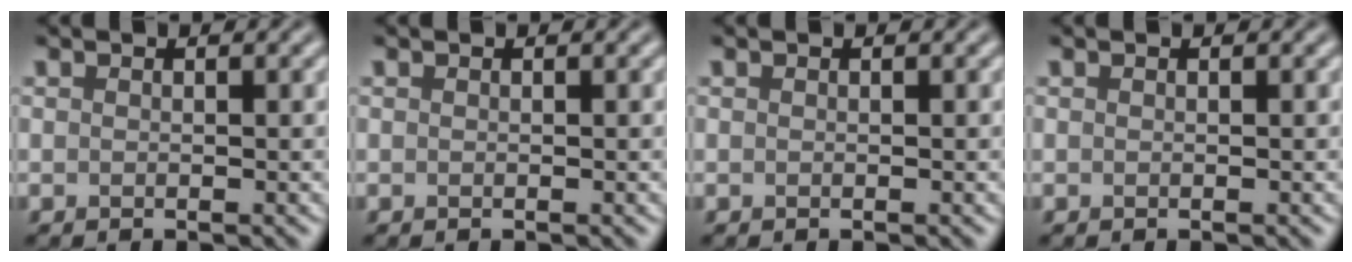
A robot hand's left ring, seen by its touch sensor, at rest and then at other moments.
{"total": 0.0}
{"total": 0.0}
{"total": 0.0}